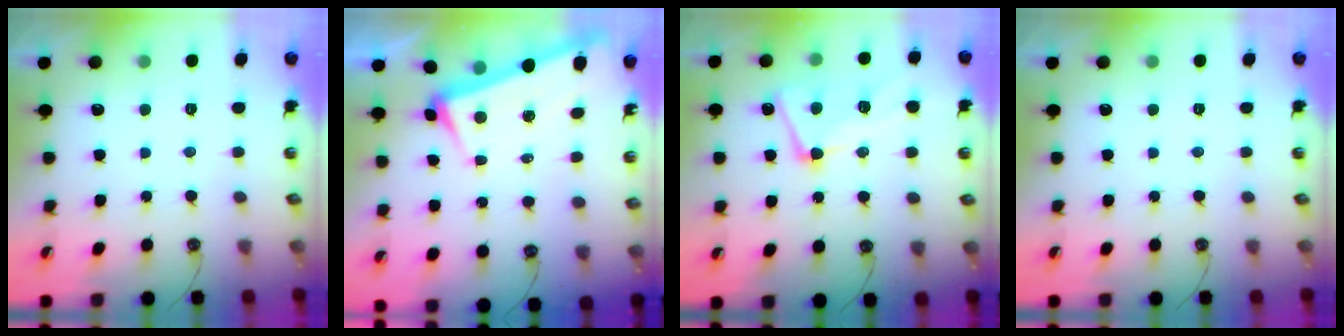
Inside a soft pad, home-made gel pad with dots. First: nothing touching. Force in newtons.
{"total": 2.9, "press": 2.8, "slide": 0.8}
{"total": 8.1, "press": 8.0, "slide": 1.3}
{"total": 0.0}